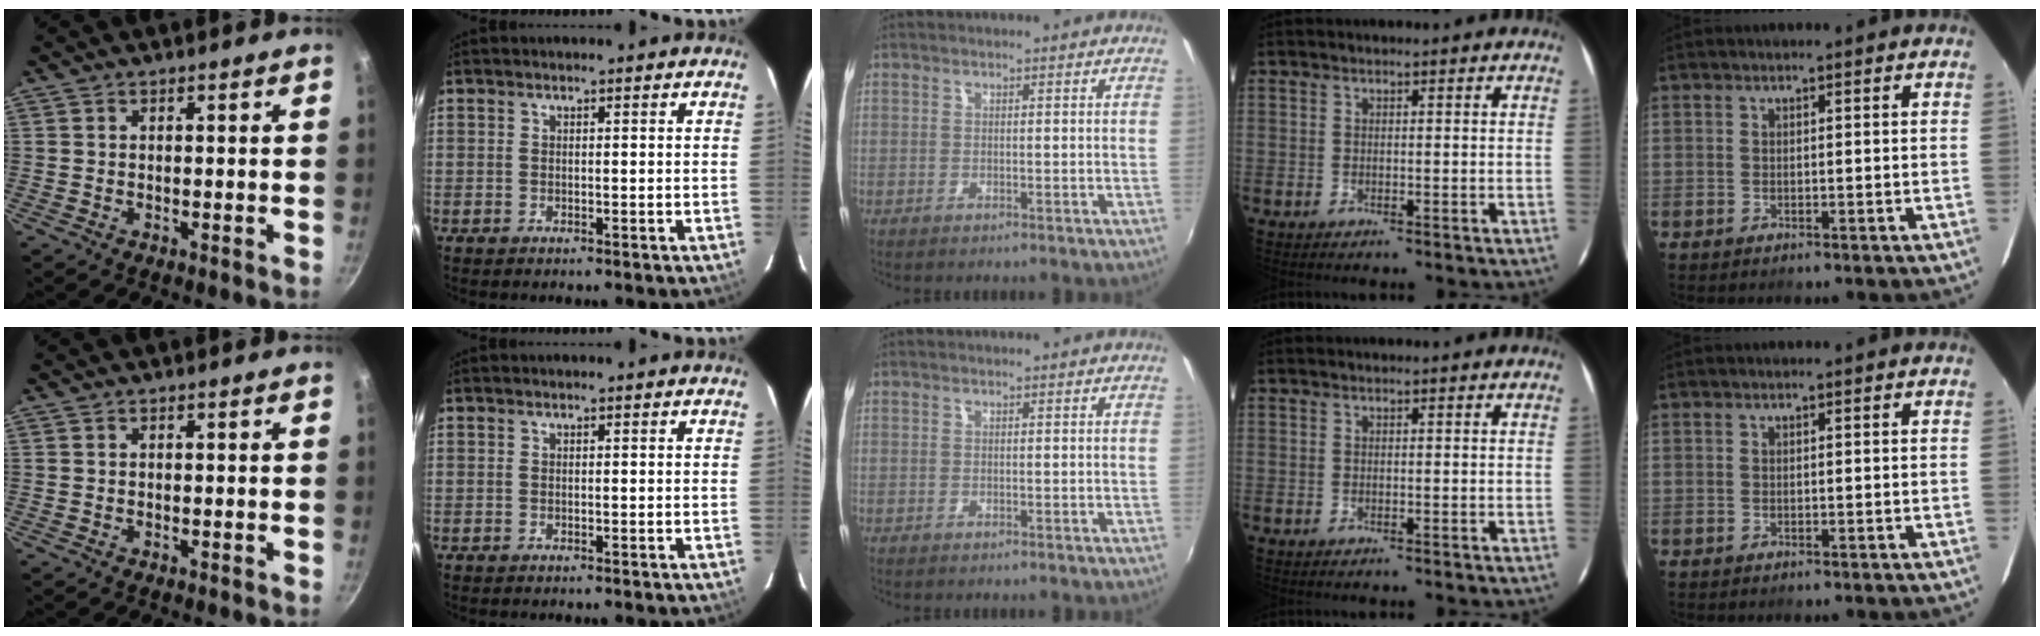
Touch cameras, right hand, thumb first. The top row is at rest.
{}